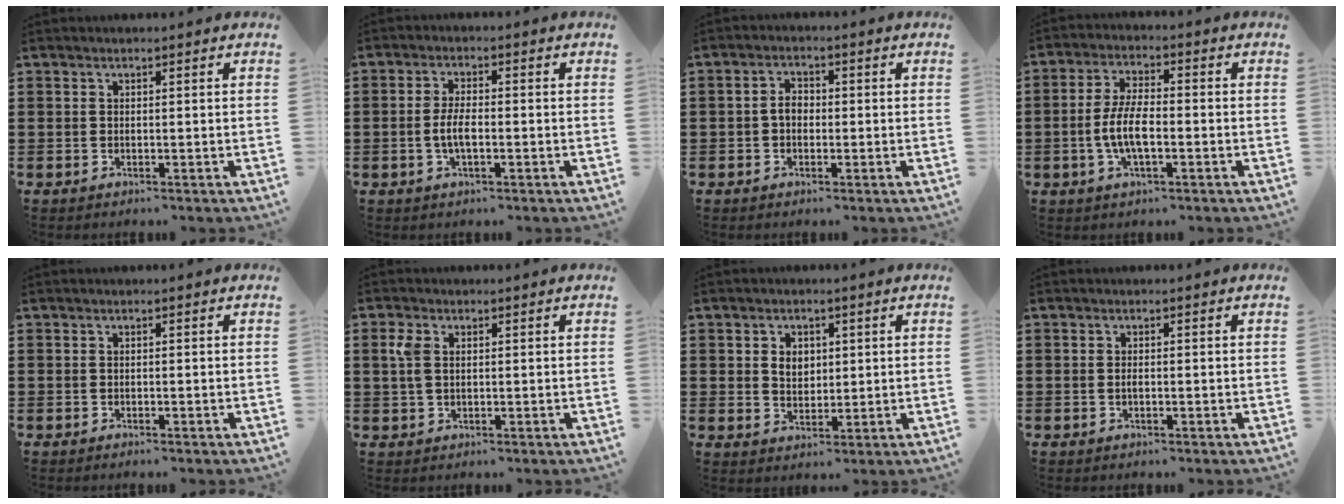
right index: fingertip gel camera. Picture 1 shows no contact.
{"total": 3.8, "force": [-0.8, 1.4, 3.5], "torque": [-0.077, 0.000, -0.020]}
{"total": 2.4, "force": [-0.4, 1.5, 1.8], "torque": [-0.035, 0.004, -0.009]}
{"total": 6.6, "force": [-1.4, 2.4, 6.0], "torque": [-0.138, -0.004, -0.036]}
{"total": 0.0}
{"total": 3.2, "force": [0.8, 1.9, 2.5], "torque": [-0.062, 0.006, 0.011]}
{"total": 3.1, "force": [0.7, 2.3, 1.9], "torque": [-0.043, 0.010, 0.011]}
{"total": 0.7, "force": [-0.2, 0.3, 0.7], "torque": [-0.014, -0.001, -0.003]}